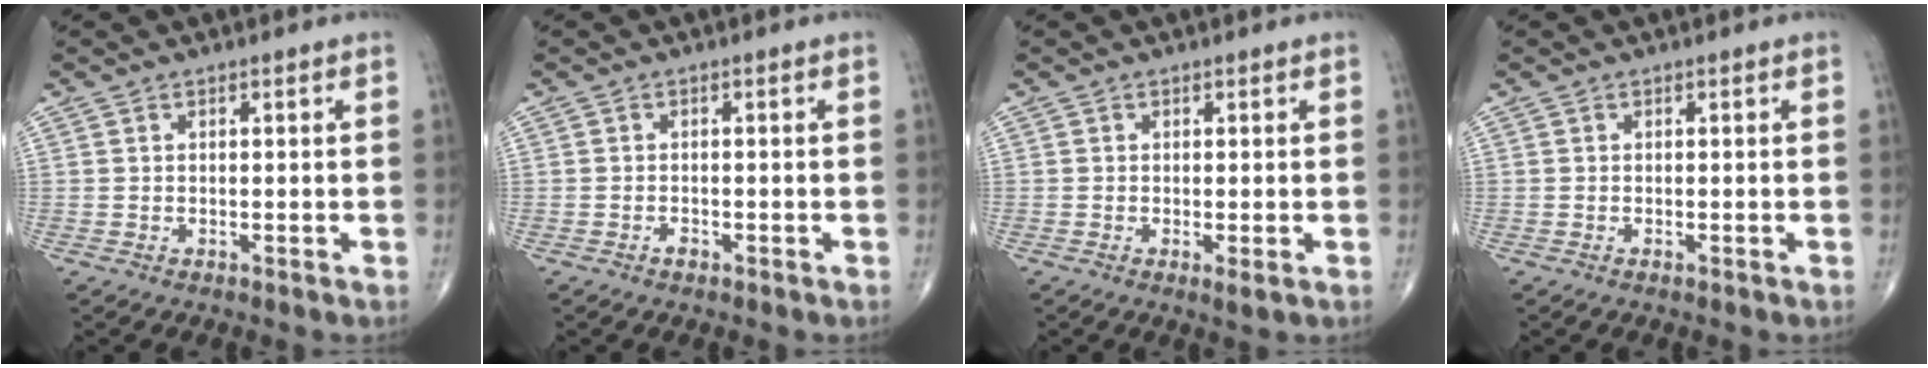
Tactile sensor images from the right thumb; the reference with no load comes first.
{"total": 0.9, "force": [-0.6, 0.5, 0.4], "torque": [-0.004, 0.005, -0.010]}
{"total": 1.7, "force": [-0.5, 0.3, 1.6], "torque": [-0.032, -0.008, -0.009]}
{"total": 0.0}